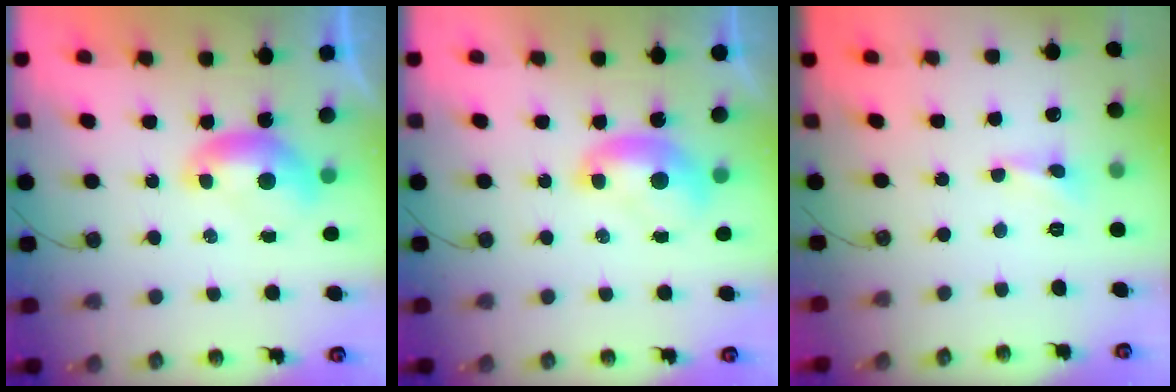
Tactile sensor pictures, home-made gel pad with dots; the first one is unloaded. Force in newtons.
{"total": 1.4, "press": 1.4, "slide": 0.2}
{"total": 1.2, "press": 1.1, "slide": 0.4}